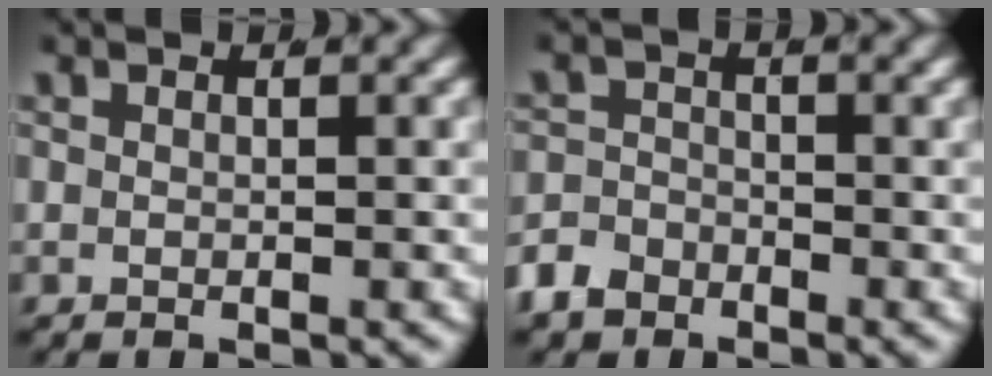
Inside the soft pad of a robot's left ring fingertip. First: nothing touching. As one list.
[{"total": 2.9, "force": [-2.3, 1.7, 0.5], "torque": [-0.006, -0.011, -0.039]}]